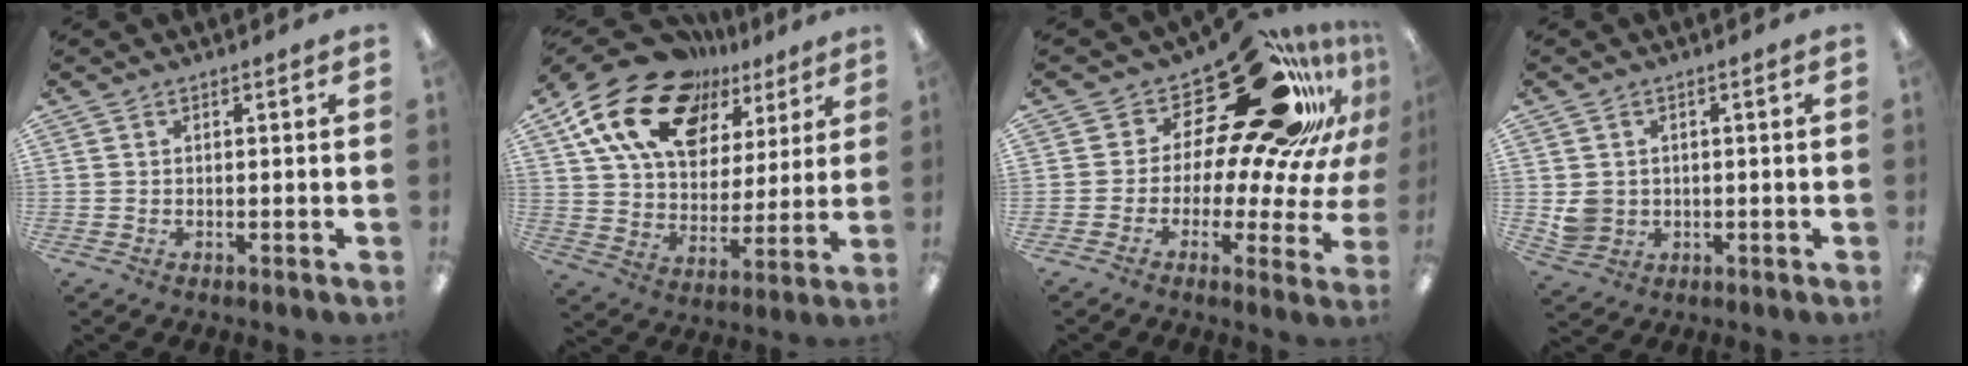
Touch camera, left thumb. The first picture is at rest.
{"total": 20.4, "force": [12.8, 12.2, 10.1], "torque": [-0.196, -0.057, 0.234]}
{"total": 26.5, "force": [16.2, 11.3, 17.6], "torque": [-0.227, -0.124, 0.278]}
{"total": 4.0, "force": [0.6, 3.8, 1.1], "torque": [-0.019, 0.007, 0.015]}